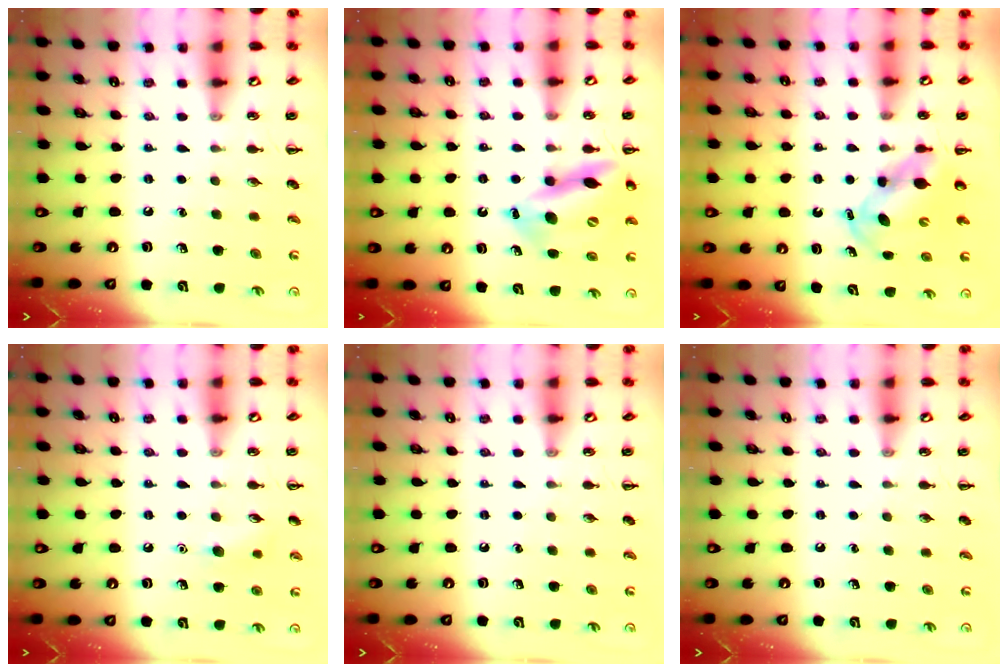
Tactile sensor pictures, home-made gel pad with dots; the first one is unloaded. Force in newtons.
{"total": 15.7, "press": 15.0, "slide": 4.5}
{"total": 5.6, "press": 5.5, "slide": 0.9}
{"total": 7.0, "press": 6.7, "slide": 2.0}
{"total": 0.0}
{"total": 0.0}